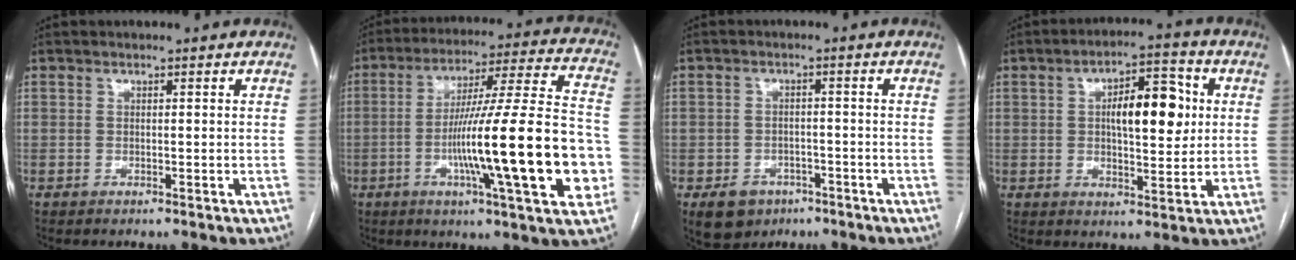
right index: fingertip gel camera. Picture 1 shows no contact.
{"total": 24.3, "force": [-5.4, 1.1, 23.6], "torque": [-0.328, 0.001, -0.088]}
{"total": 5.7, "force": [-3.2, 4.5, 1.7], "torque": [-0.025, 0.005, -0.040]}
{"total": 10.7, "force": [1.9, 4.0, 9.8], "torque": [-0.151, 0.020, 0.030]}